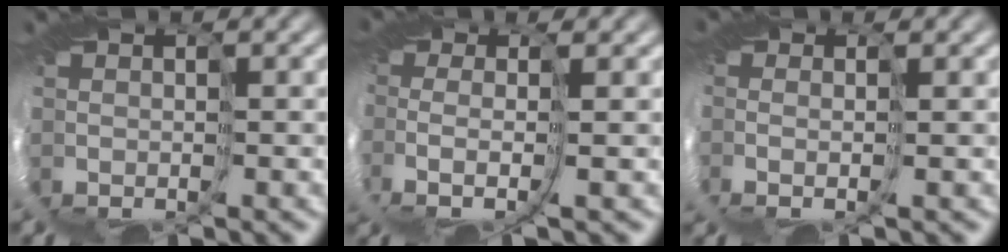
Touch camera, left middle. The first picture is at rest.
{"total": 1.9, "force": [-0.9, -0.3, 1.7], "torque": [-0.069, -0.007, -0.030]}
{"total": 1.6, "force": [-0.2, 0.0, 1.5], "torque": [-0.052, -0.004, -0.007]}